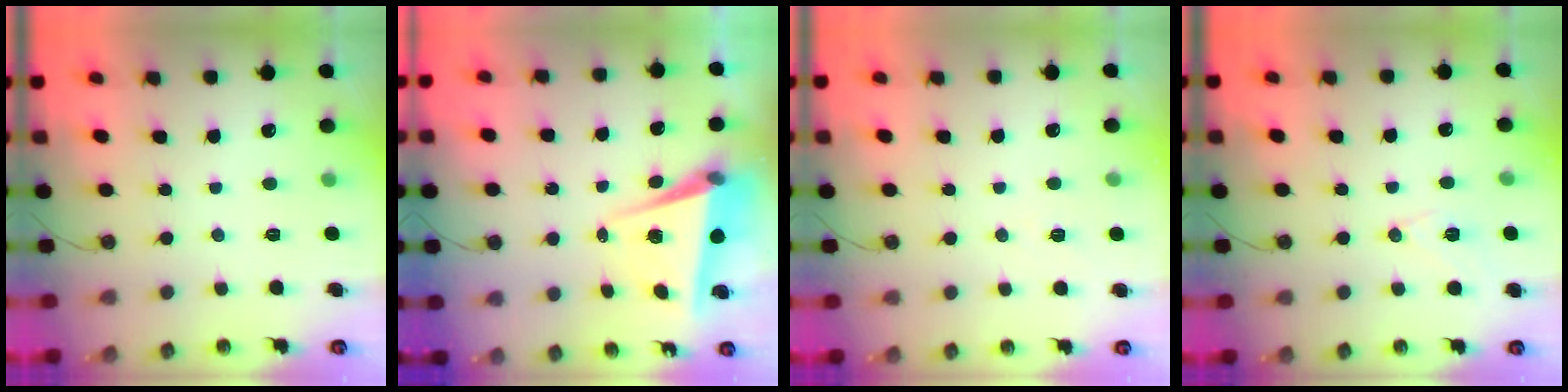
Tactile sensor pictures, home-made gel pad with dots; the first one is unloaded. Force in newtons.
{"total": 5.6, "press": 5.1, "slide": 2.3}
{"total": 5.9, "press": 3.8, "slide": 4.5}
{"total": 7.8, "press": 7.0, "slide": 3.6}